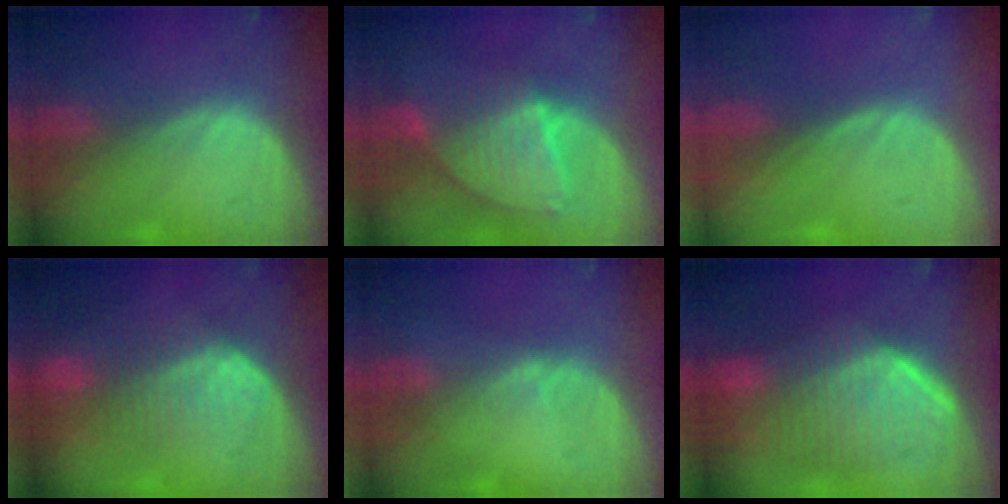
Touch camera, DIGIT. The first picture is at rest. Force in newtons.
{"total": 8.5, "press": 7.5, "slide": 4.0}
{"total": 0.0}
{"total": 8.1, "press": 7.5, "slide": 3.1}
{"total": 0.8, "press": 0.8, "slide": 0.2}
{"total": 9.7, "press": 9.1, "slide": 3.4}